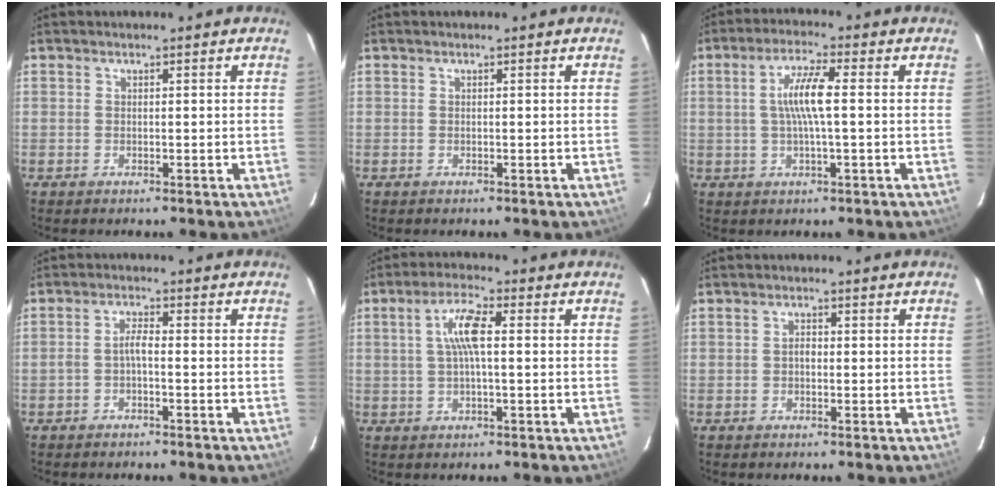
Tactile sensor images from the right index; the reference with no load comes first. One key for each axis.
{"total": 0.0}
{"total": 6.9, "fx": 0.3, "fy": 0.6, "fz": 6.8, "tx": -0.129, "ty": 0.004, "tz": 0.008}
{"total": 2.2, "fx": -1.0, "fy": 0.4, "fz": 1.9, "tx": -0.042, "ty": 0.008, "tz": -0.021}
{"total": 6.3, "fx": 0.8, "fy": 1.4, "fz": 6.1, "tx": -0.115, "ty": 0.010, "tz": 0.015}
{"total": 1.2, "fx": -0.2, "fy": 0.8, "fz": 0.9, "tx": -0.015, "ty": 0.006, "tz": -0.004}